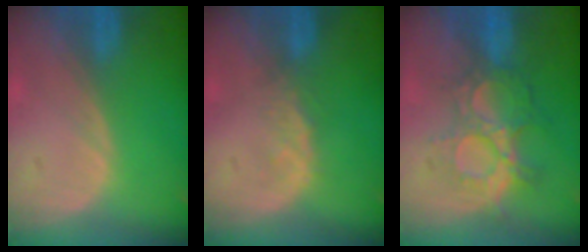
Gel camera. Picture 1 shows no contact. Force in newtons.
{"total": 1.9, "press": 1.9, "slide": 0.3}
{"total": 8.7, "press": 8.0, "slide": 3.4}